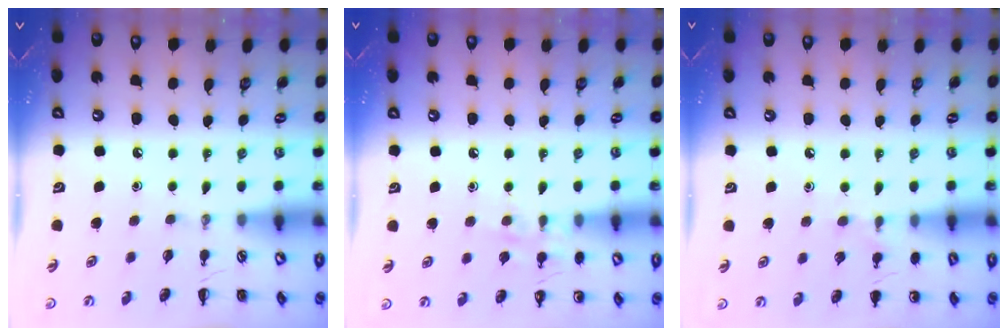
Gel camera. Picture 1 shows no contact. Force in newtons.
{"total": 7.5, "press": 7.3, "slide": 1.6}
{"total": 5.2, "press": 5.0, "slide": 1.6}